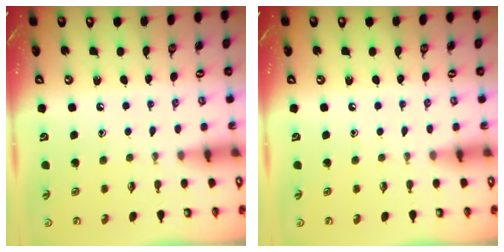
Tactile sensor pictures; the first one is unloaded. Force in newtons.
{"total": 0.0}